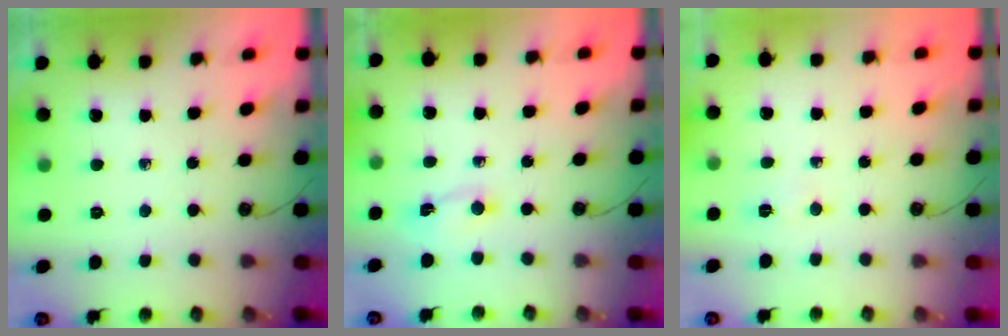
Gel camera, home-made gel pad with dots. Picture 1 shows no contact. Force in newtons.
{"total": 1.0, "press": 1.0, "slide": 0.4}
{"total": 2.6, "press": 2.1, "slide": 1.4}